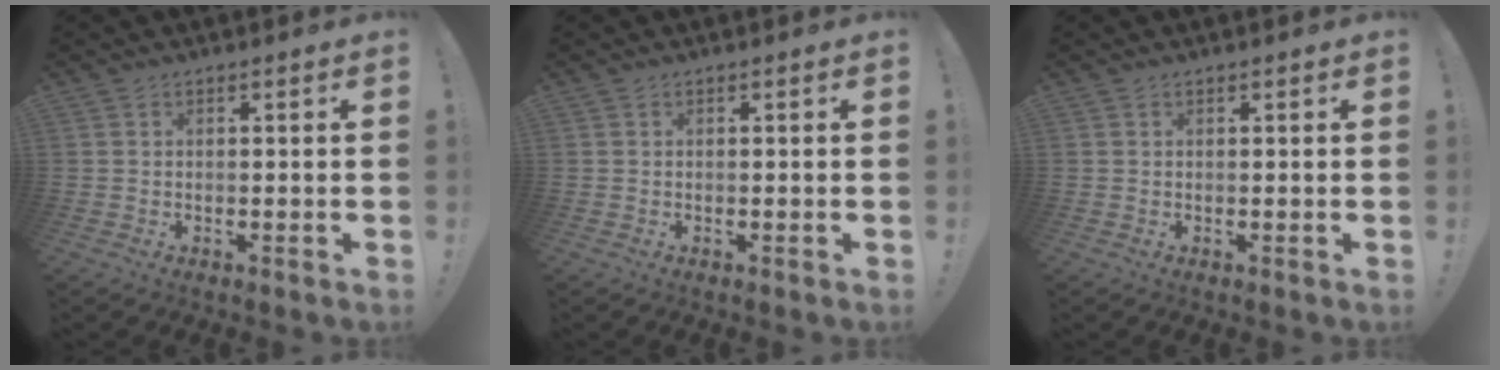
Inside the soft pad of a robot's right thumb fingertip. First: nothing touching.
{"total": 0.0}
{"total": 0.0}